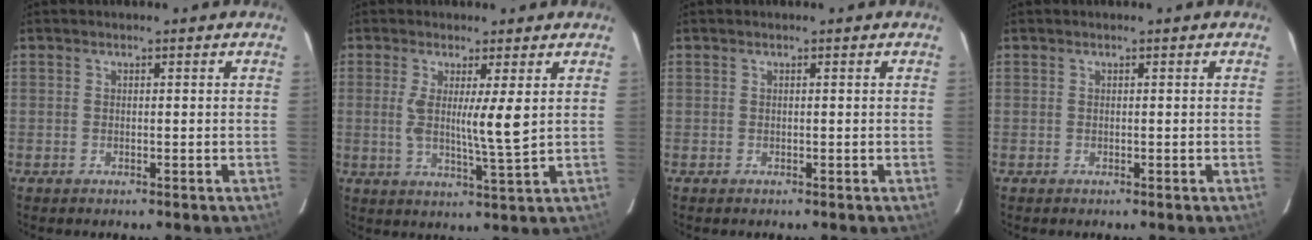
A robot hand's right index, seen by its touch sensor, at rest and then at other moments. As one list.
[{"total": 6.7, "force": [1.2, -0.4, 6.5], "torque": [-0.116, -0.015, 0.022]}, {"total": 0.0}, {"total": 0.0}]